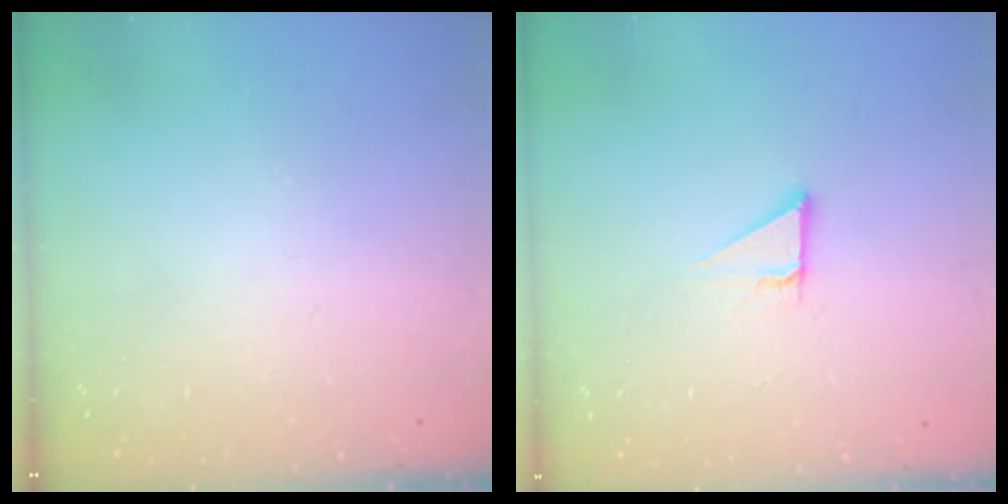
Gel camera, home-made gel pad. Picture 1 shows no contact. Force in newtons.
{"total": 2.9, "press": 2.9, "slide": 0.1}